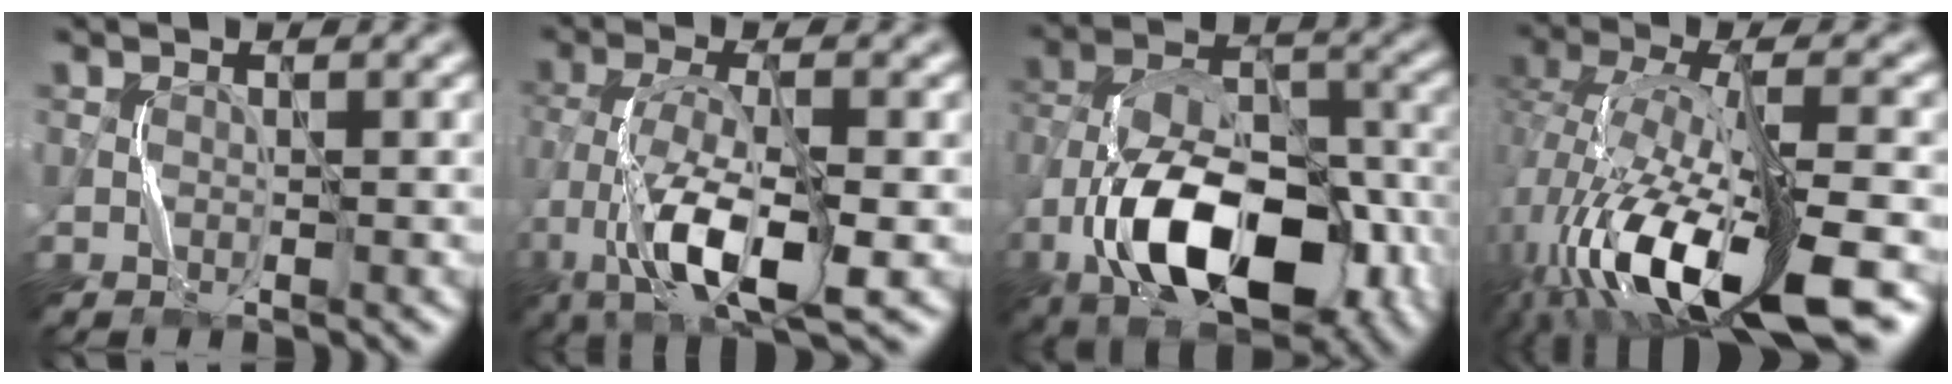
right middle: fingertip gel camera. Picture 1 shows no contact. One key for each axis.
{"total": 9.5, "fx": -4.1, "fy": 3.3, "fz": 8.0, "tx": -0.161, "ty": -0.001, "tz": -0.076}
{"total": 13.7, "fx": -6.2, "fy": 7.4, "fz": 9.7, "tx": -0.169, "ty": -0.001, "tz": -0.104}
{"total": 13.6, "fx": -6.6, "fy": 4.7, "fz": 10.9, "tx": -0.226, "ty": -0.015, "tz": -0.113}